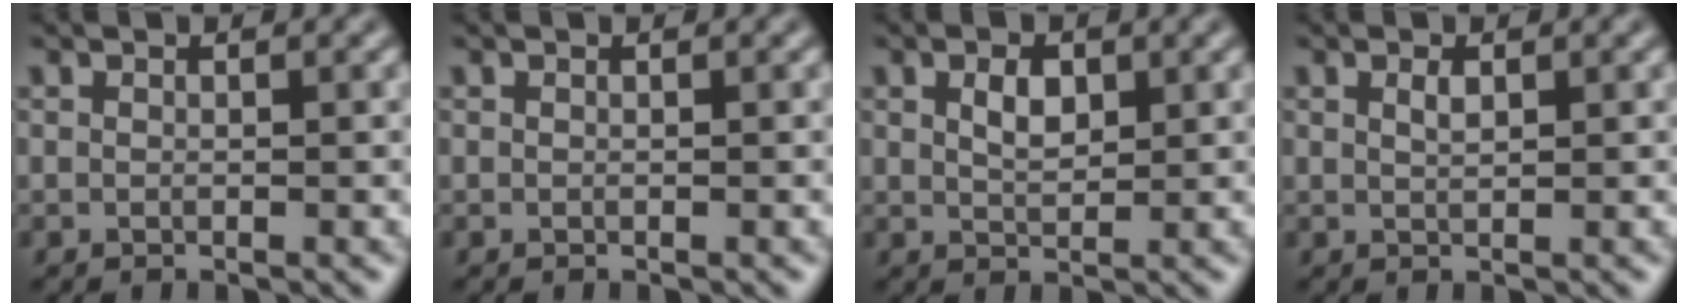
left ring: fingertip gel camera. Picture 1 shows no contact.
{"total": 0.0}
{"total": 2.1, "force": [0.8, 1.2, 1.6], "torque": [-0.031, 0.001, 0.016]}
{"total": 0.9, "force": [0.5, 0.3, 0.7], "torque": [-0.016, 0.000, 0.011]}